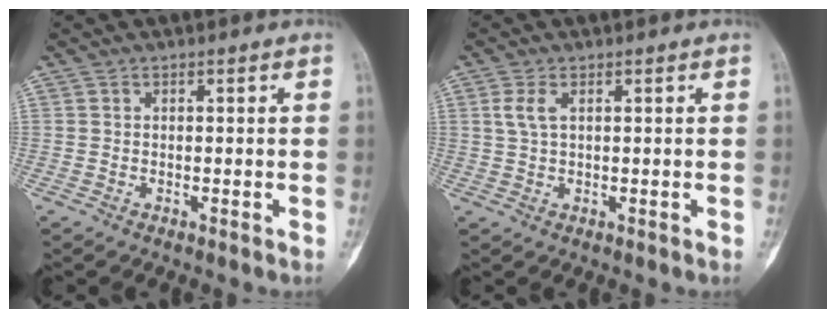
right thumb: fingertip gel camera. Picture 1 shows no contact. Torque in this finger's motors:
{"motor_torque": [-0.29, -0.22, 0.57, 0.22, 0.09]}